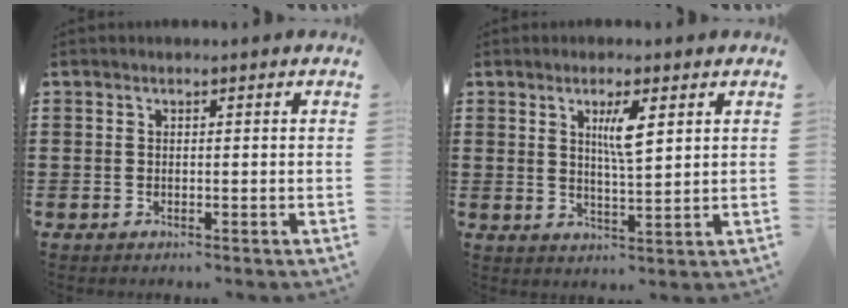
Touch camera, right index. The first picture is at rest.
{"total": 4.6, "force": [1.9, 1.0, 4.1], "torque": [-0.079, 0.003, 0.028]}